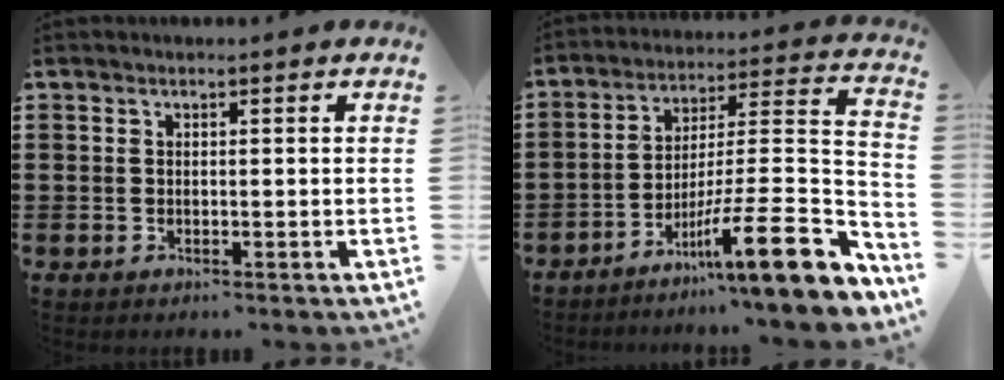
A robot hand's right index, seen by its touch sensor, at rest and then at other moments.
{"total": 14.4, "force": [-7.9, 1.7, 11.9], "torque": [-0.175, -0.004, -0.142]}